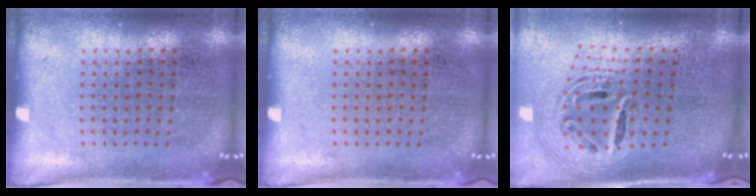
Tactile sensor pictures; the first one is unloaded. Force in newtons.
{"total": 0.0}
{"total": 2.7, "press": 1.9, "slide": 1.9}